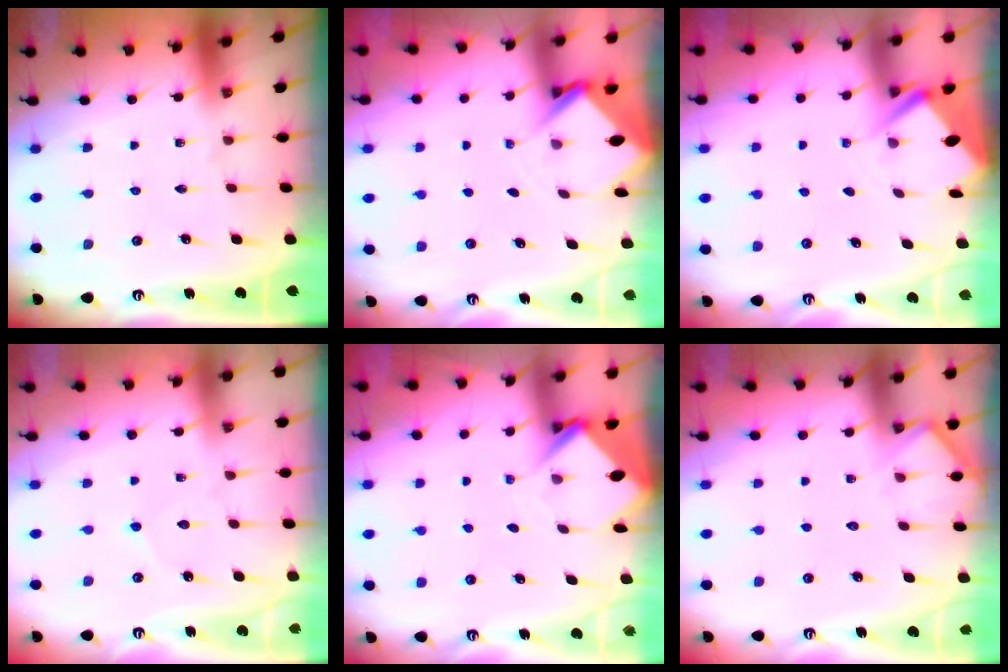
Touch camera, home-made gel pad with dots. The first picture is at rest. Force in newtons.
{"total": 2.9, "press": 2.9, "slide": 0.3}
{"total": 3.0, "press": 3.0, "slide": 0.4}
{"total": 3.6, "press": 3.5, "slide": 0.4}
{"total": 3.7, "press": 3.7, "slide": 0.3}
{"total": 6.1, "press": 6.0, "slide": 0.8}